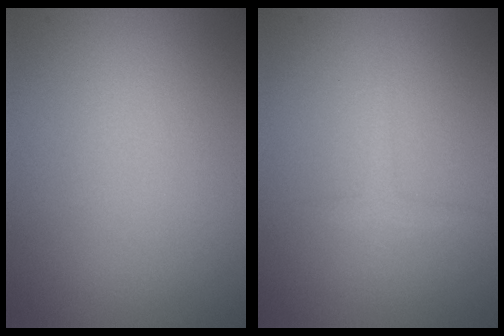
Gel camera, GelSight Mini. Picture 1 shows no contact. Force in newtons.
{"total": 1.1, "press": 1.1, "slide": 0.0}